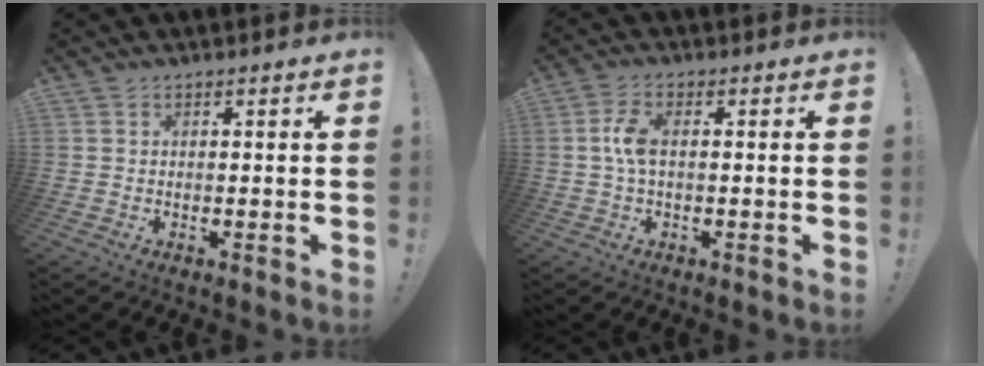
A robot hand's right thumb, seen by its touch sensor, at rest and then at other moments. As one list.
[{"total": 5.7, "force": [0.0, 2.4, 5.2], "torque": [-0.112, 0.008, 0.002]}]